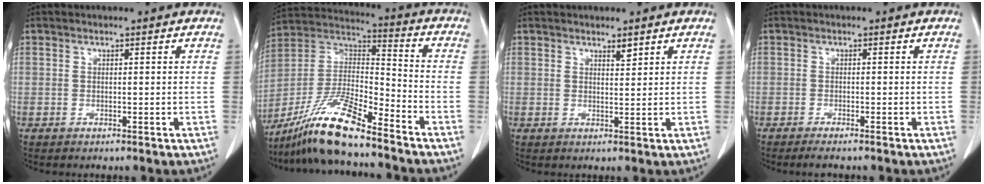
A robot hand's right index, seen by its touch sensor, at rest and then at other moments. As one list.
[{"total": 14.8, "force": [-11.7, 1.5, 9.0], "torque": [-0.176, 0.000, -0.215]}, {"total": 1.3, "force": [1.1, 0.2, 0.7], "torque": [-0.015, -0.006, 0.020]}, {"total": 2.1, "force": [-1.8, 0.0, 1.1], "torque": [-0.017, -0.004, -0.027]}]